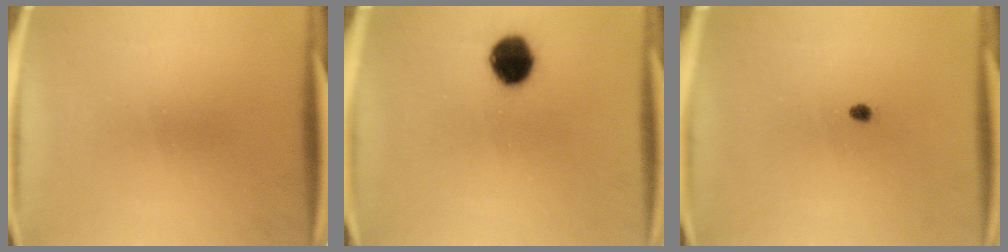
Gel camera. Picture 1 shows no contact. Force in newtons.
{"total": 9.0}
{"total": 1.0}